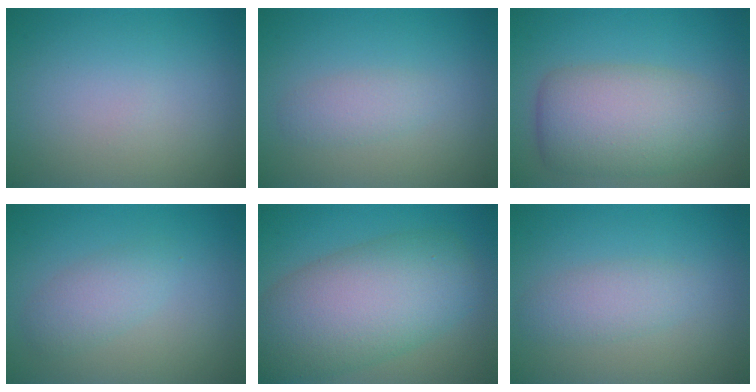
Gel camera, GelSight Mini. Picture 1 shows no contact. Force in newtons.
{"total": 1.6, "press": 1.6, "slide": 0.1}
{"total": 7.5, "press": 7.4, "slide": 0.6}
{"total": 2.4, "press": 2.4, "slide": 0.2}
{"total": 10.0, "press": 10.0, "slide": 0.8}
{"total": 2.3, "press": 2.3, "slide": 0.0}